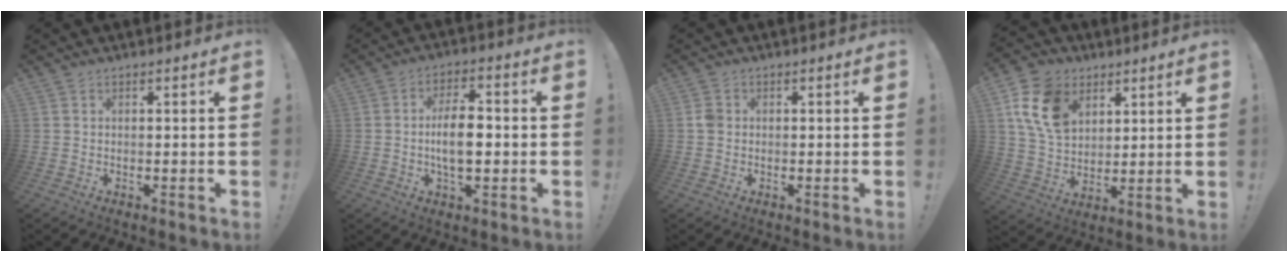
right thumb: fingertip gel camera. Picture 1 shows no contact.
{"total": 10.0, "force": [-1.3, 4.9, 8.6], "torque": [-0.154, 0.002, -0.030]}
{"total": 2.3, "force": [0.2, 2.0, 1.2], "torque": [-0.018, 0.004, 0.003]}
{"total": 16.1, "force": [6.7, 11.6, 8.9], "torque": [-0.161, -0.017, 0.134]}